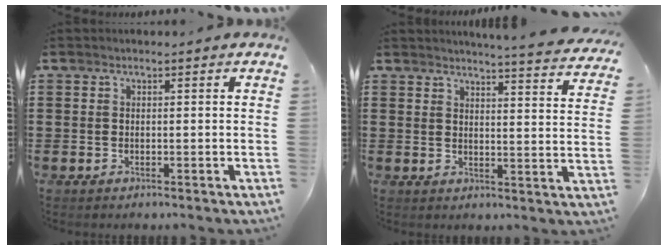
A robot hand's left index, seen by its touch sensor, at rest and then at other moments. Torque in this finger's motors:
{"motor_torque": [1.42, -0.72, 0.24, 0.09]}